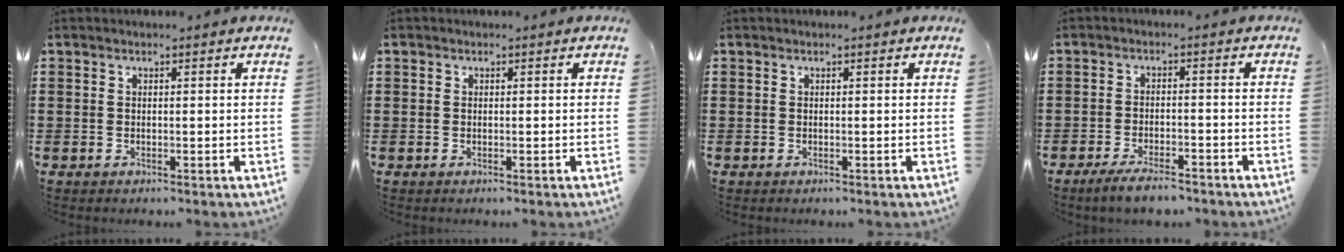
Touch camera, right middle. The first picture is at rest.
{"total": 0.0}
{"total": 0.0}
{"total": 4.1, "force": [-3.5, 0.8, 1.9], "torque": [-0.037, -0.002, -0.067]}